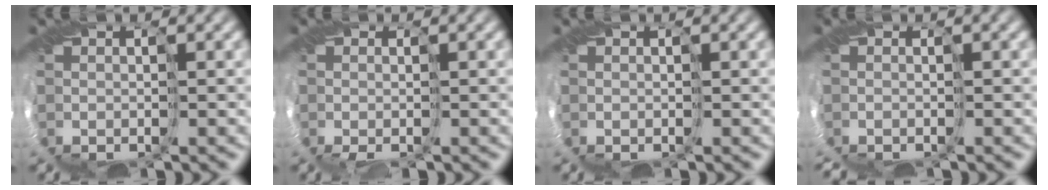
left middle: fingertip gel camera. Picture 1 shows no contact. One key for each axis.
{"total": 2.4, "fx": -2.2, "fy": -0.6, "fz": -0.7, "tx": -0.007, "ty": -0.025, "tz": -0.017}
{"total": 0.0}
{"total": 3.2, "fx": -2.4, "fy": -1.5, "fz": -1.5, "tx": 0.015, "ty": -0.018, "tz": -0.022}